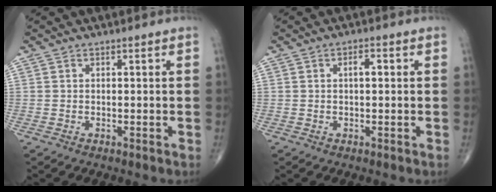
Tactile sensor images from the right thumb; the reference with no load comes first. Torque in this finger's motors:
{"motor_torque": [1.59, 3.40, 0.62, 0.03, 0.02]}